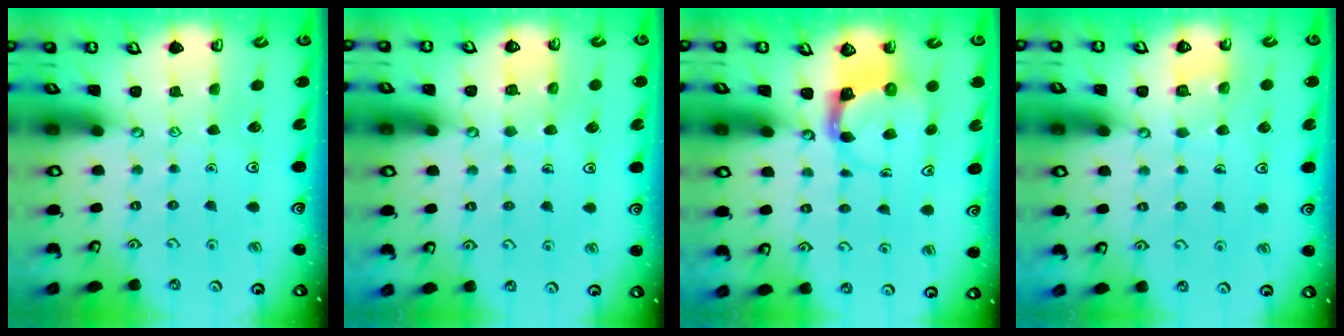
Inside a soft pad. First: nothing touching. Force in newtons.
{"total": 5.6, "press": 5.6, "slide": 0.4}
{"total": 3.4, "press": 3.4, "slide": 0.5}
{"total": 2.5, "press": 2.5, "slide": 0.1}